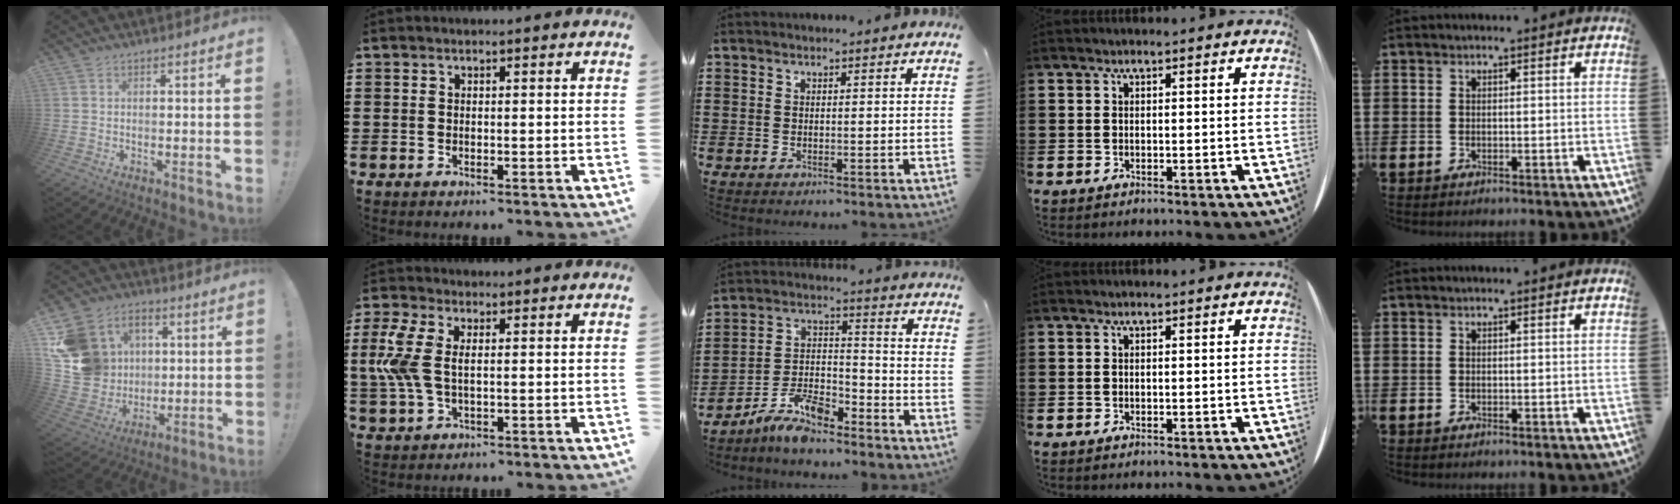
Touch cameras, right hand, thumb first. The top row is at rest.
{"thumb": {"total": 15.9, "force": [3.8, 14.7, 4.9], "torque": [-0.077, -0.007, 0.103]}, "index": {"total": 6.5, "force": [0.9, 3.3, 5.6], "torque": [-0.154, -0.007, 0.004]}, "middle": {"total": 8.4, "force": [-7.4, 2.3, 3.4], "torque": [-0.068, 0.018, -0.141]}}